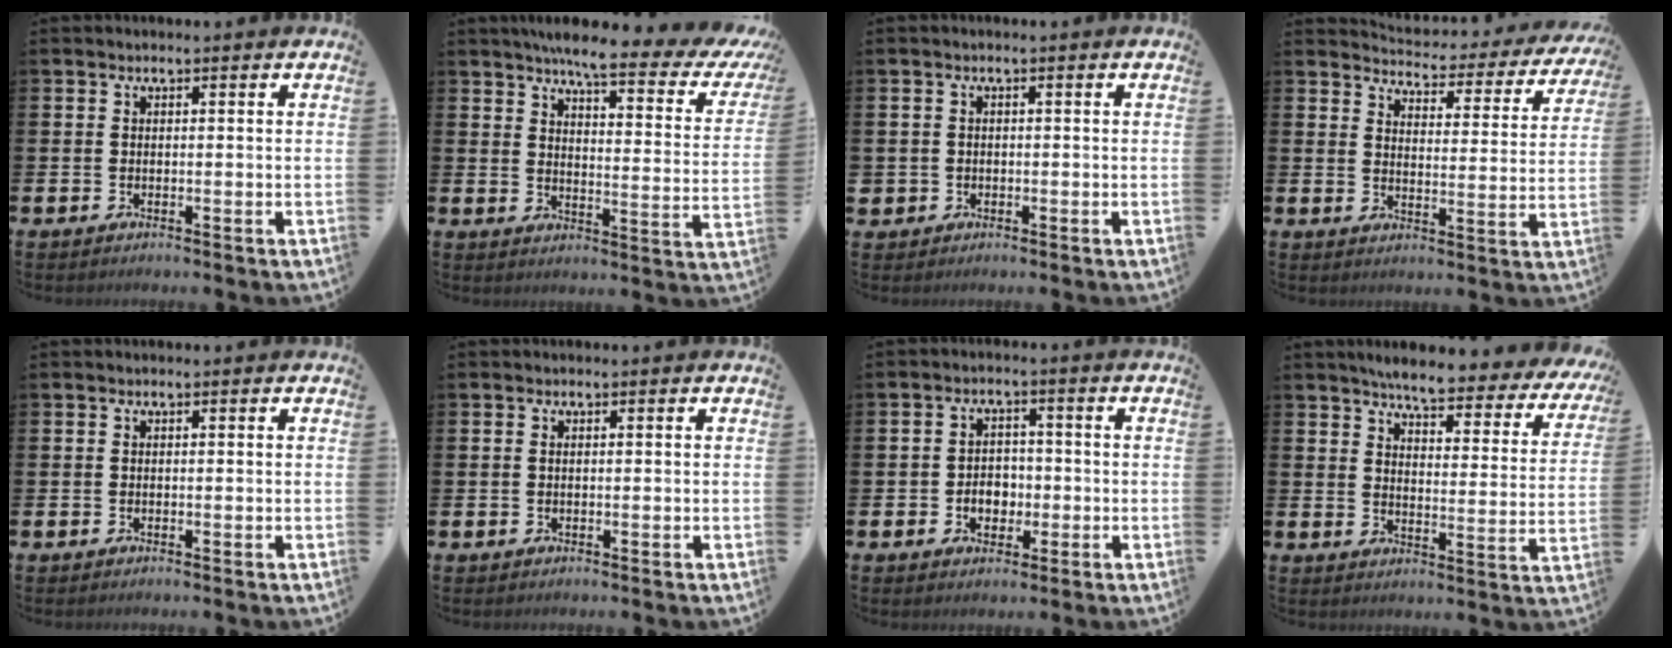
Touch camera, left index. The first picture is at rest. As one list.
[{"total": 6.7, "force": [5.7, 1.0, 3.4], "torque": [-0.064, -0.045, 0.087]}, {"total": 1.3, "force": [-0.2, 1.2, 0.2], "torque": [-0.004, 0.005, -0.008]}, {"total": 4.0, "force": [3.8, 0.8, 0.7], "torque": [-0.028, -0.038, 0.059]}, {"total": 0.0}, {"total": 0.0}, {"total": 3.3, "force": [-0.8, 2.6, 1.8], "torque": [-0.020, -0.005, -0.024]}, {"total": 5.3, "force": [4.8, 0.8, 2.0], "torque": [-0.046, -0.042, 0.075]}]